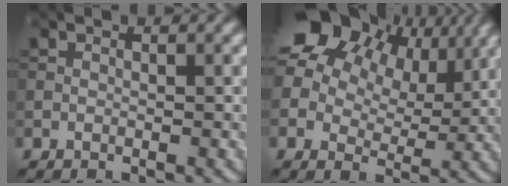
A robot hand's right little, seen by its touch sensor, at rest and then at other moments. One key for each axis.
{"total": 18.7, "fx": 9.6, "fy": 11.9, "fz": 10.7, "tx": -0.236, "ty": 0.058, "tz": 0.162}